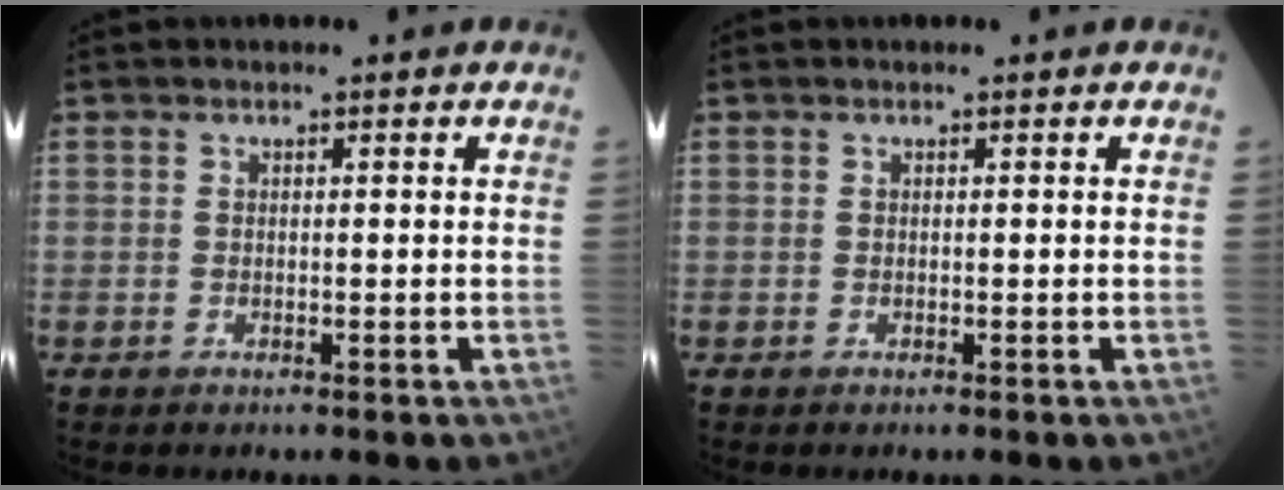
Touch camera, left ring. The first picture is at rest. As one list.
[{"total": 0.0}]